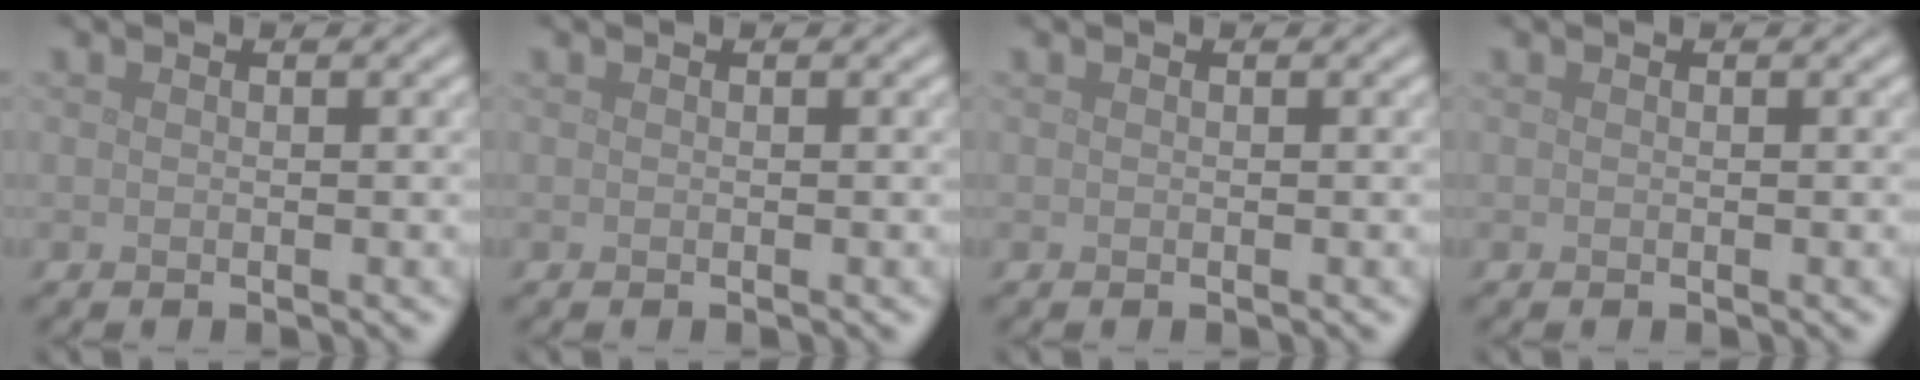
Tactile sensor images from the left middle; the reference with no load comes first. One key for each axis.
{"total": 0.0}
{"total": 0.0}
{"total": 0.0}